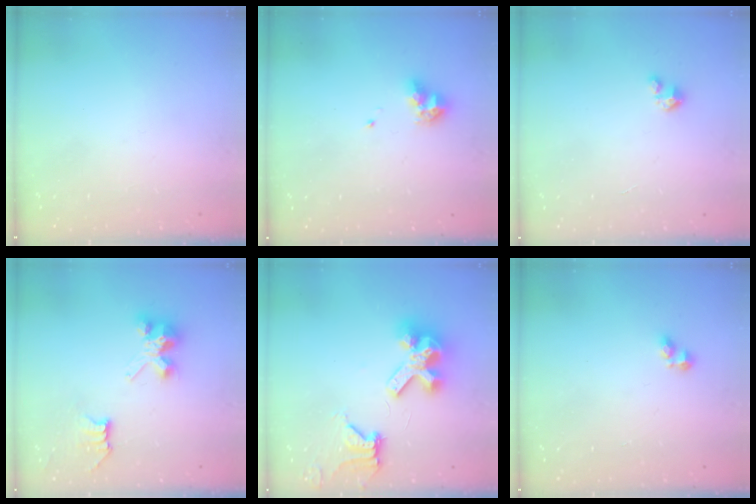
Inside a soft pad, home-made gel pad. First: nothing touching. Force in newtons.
{"total": 8.5, "press": 8.4, "slide": 0.9}
{"total": 2.7, "press": 2.7, "slide": 0.2}
{"total": 6.6, "press": 6.6, "slide": 0.1}
{"total": 15.6, "press": 15.4, "slide": 2.1}
{"total": 3.2, "press": 3.1, "slide": 0.4}